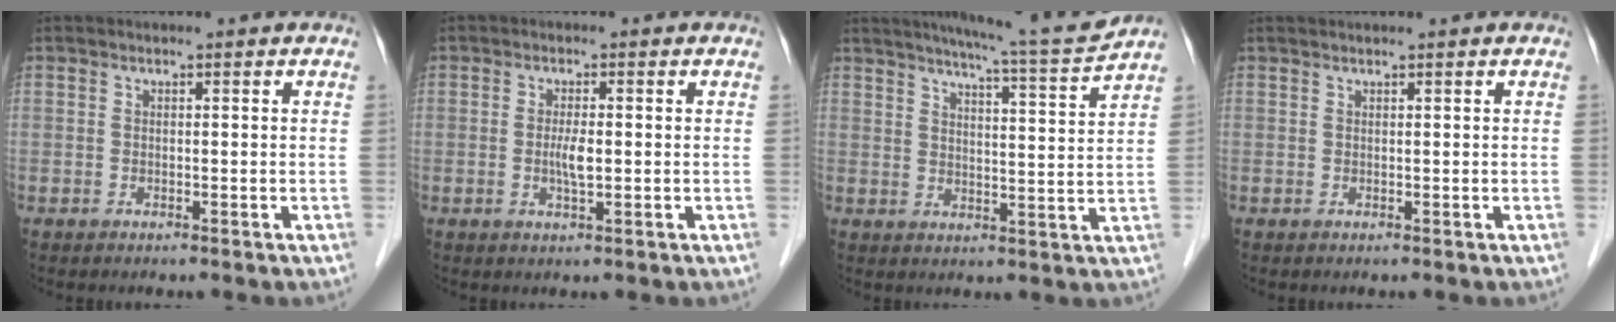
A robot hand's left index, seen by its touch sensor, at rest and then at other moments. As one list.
[{"total": 2.5, "force": [-0.1, 0.4, 2.4], "torque": [-0.051, -0.003, -0.001]}, {"total": 10.9, "force": [10.0, -1.9, 3.9], "torque": [-0.068, -0.025, 0.139]}, {"total": 1.6, "force": [1.4, -0.1, 0.8], "torque": [-0.007, 0.021, 0.028]}]